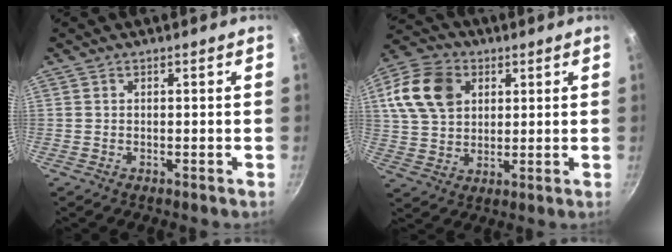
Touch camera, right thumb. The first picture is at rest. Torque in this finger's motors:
{"motor_torque": [-0.79, 1.27, 0.49, -0.35, 0.11]}